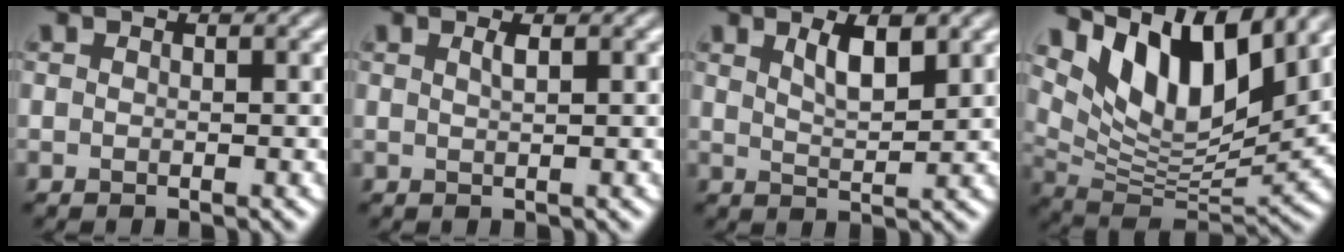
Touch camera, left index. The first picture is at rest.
{"total": 1.1, "force": [0.5, 0.3, 0.9], "torque": [-0.011, 0.002, 0.007]}
{"total": 3.2, "force": [1.8, 0.9, 2.5], "torque": [-0.044, -0.002, 0.032]}
{"total": 11.1, "force": [6.8, 4.3, 7.7], "torque": [-0.133, -0.004, 0.130]}